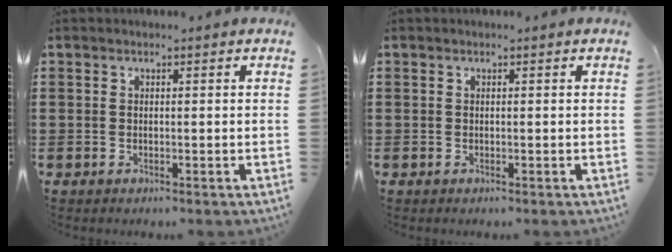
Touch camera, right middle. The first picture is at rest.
{"total": 0.0}